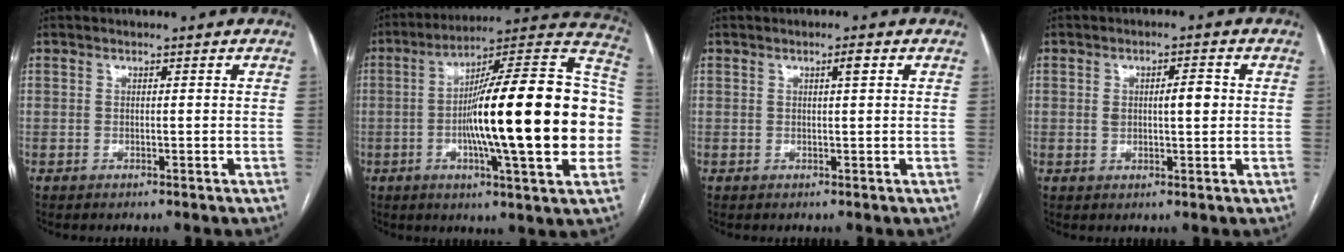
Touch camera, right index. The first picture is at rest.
{"total": 27.5, "force": [-2.6, 2.4, 27.3], "torque": [-0.342, 0.024, -0.051]}
{"total": 1.4, "force": [0.5, -0.1, 1.3], "torque": [-0.022, 0.001, 0.008]}
{"total": 4.1, "force": [0.4, 1.0, 3.9], "torque": [-0.070, 0.011, 0.009]}